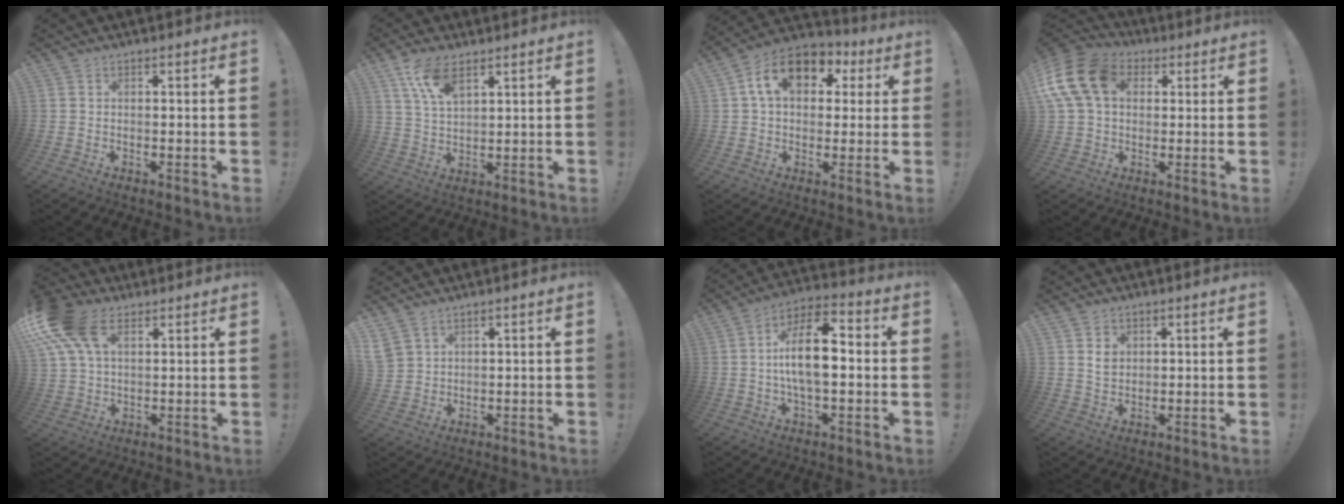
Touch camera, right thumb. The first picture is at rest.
{"total": 9.4, "force": [5.8, 3.9, 6.3], "torque": [-0.107, -0.023, 0.106]}
{"total": 15.0, "force": [5.0, 10.2, 9.7], "torque": [-0.148, -0.002, 0.093]}
{"total": 16.8, "force": [4.3, 12.2, 10.8], "torque": [-0.206, -0.002, 0.083]}
{"total": 16.3, "force": [7.4, 9.8, 10.8], "torque": [-0.224, -0.027, 0.138]}
{"total": 5.1, "force": [3.6, 3.1, 1.6], "torque": [-0.032, -0.014, 0.075]}
{"total": 13.9, "force": [-0.3, 6.2, 12.5], "torque": [-0.217, 0.006, -0.014]}
{"total": 4.0, "force": [1.6, 3.3, 1.7], "torque": [-0.012, -0.005, 0.025]}